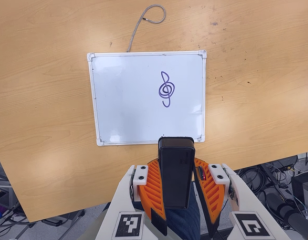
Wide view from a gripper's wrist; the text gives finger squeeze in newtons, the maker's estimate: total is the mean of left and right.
{"total": 8.1, "left": 6.5, "right": 9.6}